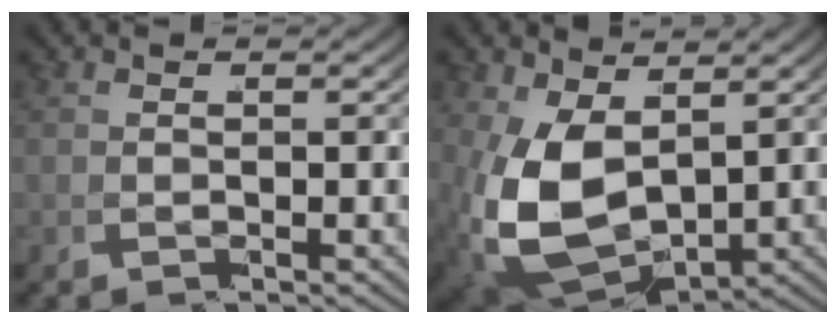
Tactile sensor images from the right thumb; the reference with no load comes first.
{"total": 10.4, "force": [-0.8, 7.2, 7.4], "torque": [-0.213, -0.070, 0.029]}